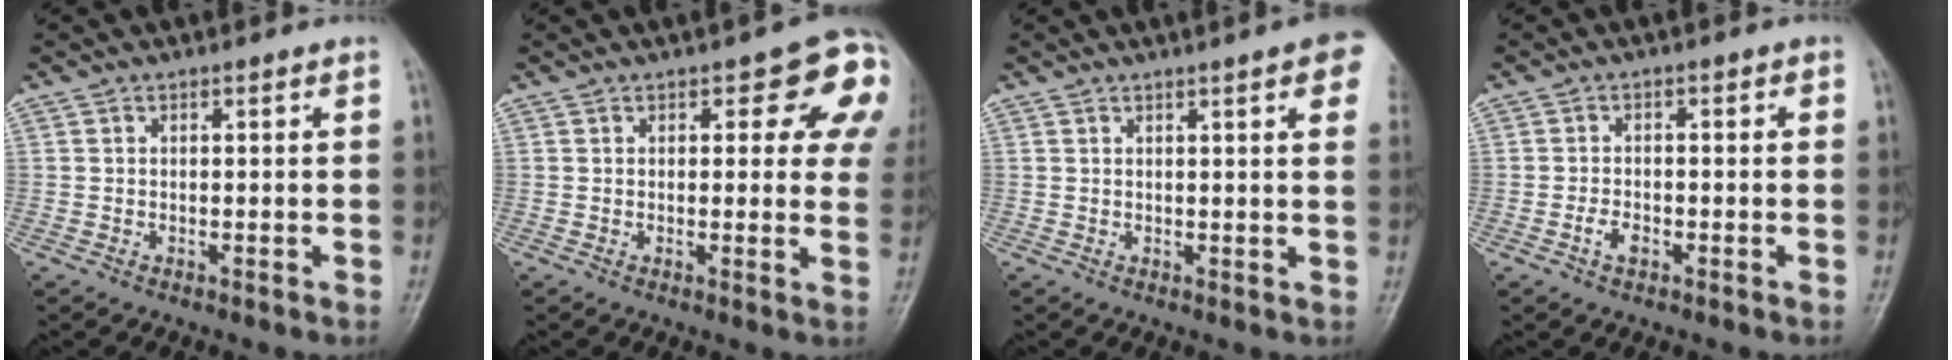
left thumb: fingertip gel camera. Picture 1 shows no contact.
{"total": 11.0, "force": [4.3, 4.8, 9.0], "torque": [-0.051, -0.009, 0.039]}
{"total": 7.3, "force": [3.8, 1.1, 6.1], "torque": [-0.055, 0.001, 0.040]}
{"total": 2.6, "force": [-1.4, 1.6, 1.4], "torque": [-0.023, 0.010, -0.024]}